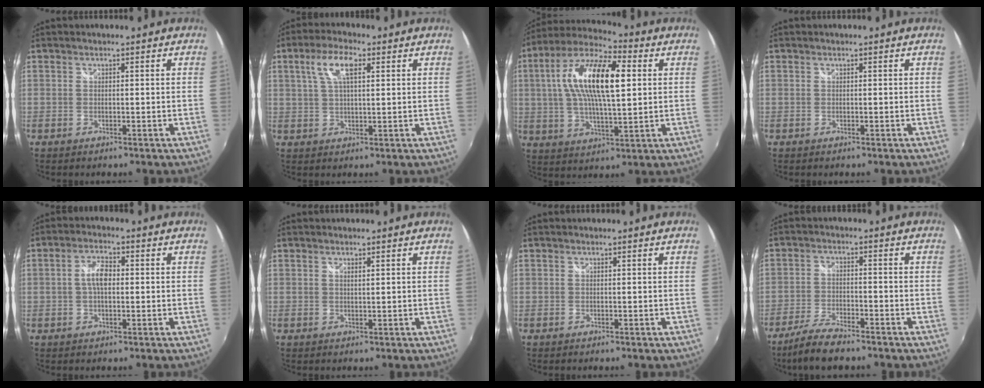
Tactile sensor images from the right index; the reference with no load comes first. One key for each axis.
{"total": 6.7, "fx": 2.5, "fy": 2.6, "fz": 5.7, "tx": -0.110, "ty": 0.015, "tz": 0.047}
{"total": 17.8, "fx": 3.7, "fy": 6.3, "fz": 16.3, "tx": -0.307, "ty": 0.021, "tz": 0.055}
{"total": 0.0}
{"total": 4.4, "fx": 0.1, "fy": 2.2, "fz": 3.8, "tx": -0.074, "ty": 0.011, "tz": 0.001}
{"total": 0.8, "fx": 0.5, "fy": 0.1, "fz": 0.6, "tx": -0.010, "ty": 0.001, "tz": 0.009}
{"total": 0.0}
{"total": 7.9, "fx": -6.4, "fy": 1.7, "fz": 4.3, "tx": -0.107, "ty": -0.016, "tz": -0.121}